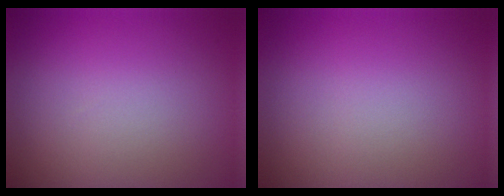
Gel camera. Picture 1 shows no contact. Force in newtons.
{"total": 0.0}